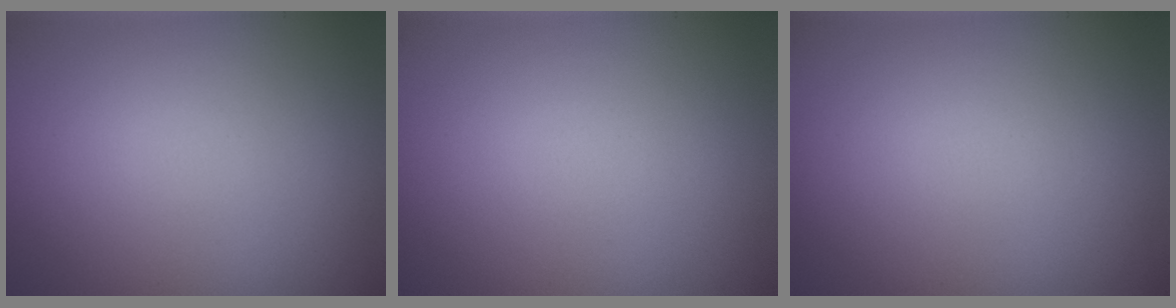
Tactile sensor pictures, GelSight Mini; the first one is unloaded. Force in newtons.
{"total": 0.0}
{"total": 0.0}